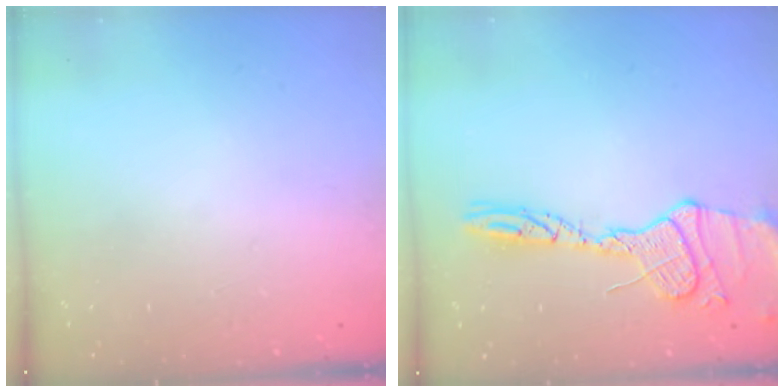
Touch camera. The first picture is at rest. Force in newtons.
{"total": 14.8, "press": 14.8, "slide": 1.1}